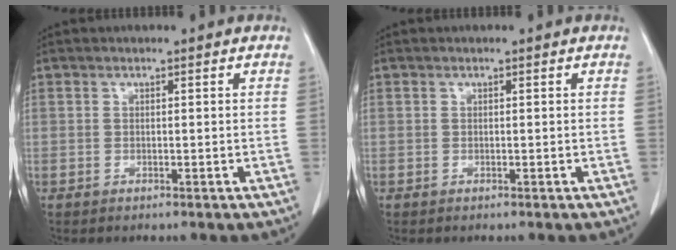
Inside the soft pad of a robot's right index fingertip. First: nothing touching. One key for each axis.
{"total": 0.0}